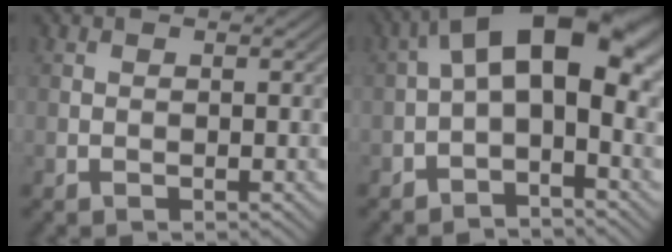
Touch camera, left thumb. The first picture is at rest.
{"total": 11.4, "force": [0.4, 5.4, 10.1], "torque": [-0.157, 0.029, -0.008]}